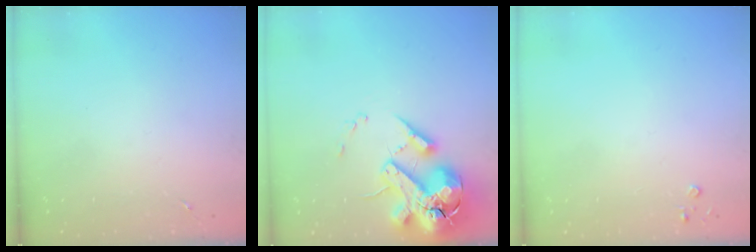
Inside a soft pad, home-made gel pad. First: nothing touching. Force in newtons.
{"total": 20.7, "press": 20.4, "slide": 3.5}
{"total": 2.2, "press": 2.2, "slide": 0.3}